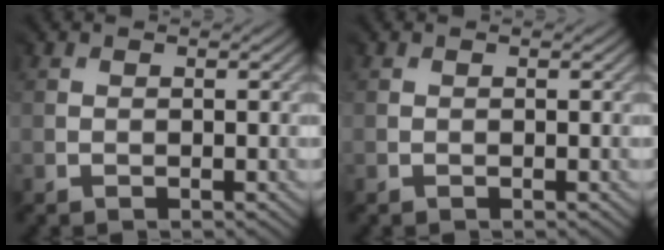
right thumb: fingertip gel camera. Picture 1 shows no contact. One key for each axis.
{"total": 0.0}